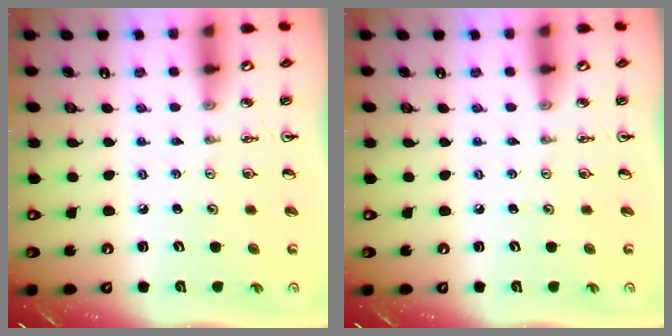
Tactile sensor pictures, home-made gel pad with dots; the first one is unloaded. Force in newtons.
{"total": 0.0}